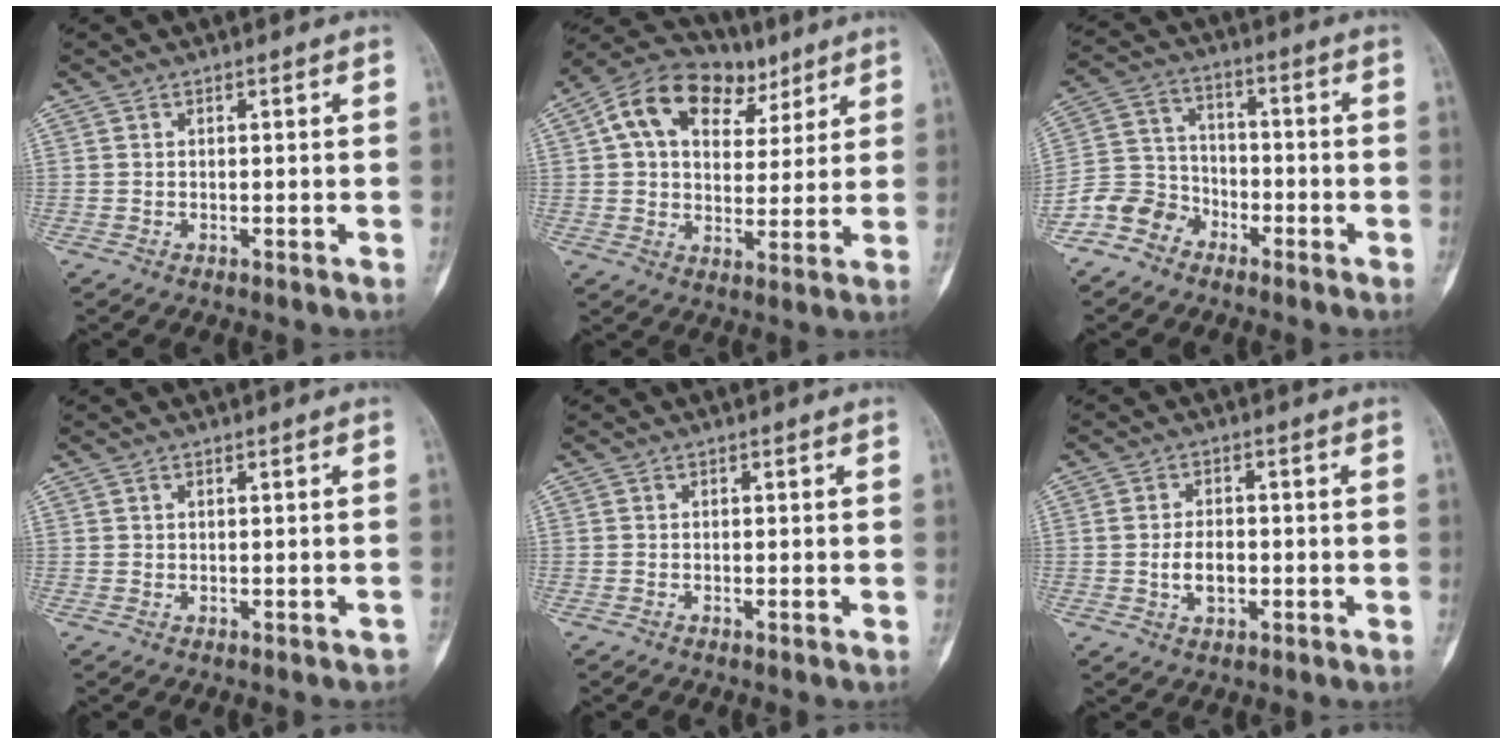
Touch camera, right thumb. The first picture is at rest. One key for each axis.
{"total": 17.2, "fx": 7.5, "fy": 11.3, "fz": 10.5, "tx": -0.141, "ty": 0.009, "tz": 0.120}
{"total": 8.3, "fx": -5.4, "fy": 6.1, "fz": 1.6, "tx": -0.013, "ty": 0.049, "tz": -0.116}
{"total": 0.6, "fx": -0.2, "fy": 0.4, "fz": 0.4, "tx": -0.005, "ty": 0.013, "tz": 0.001}
{"total": 0.0}
{"total": 4.6, "fx": -0.9, "fy": 2.8, "fz": 3.6, "tx": -0.060, "ty": 0.006, "tz": -0.015}